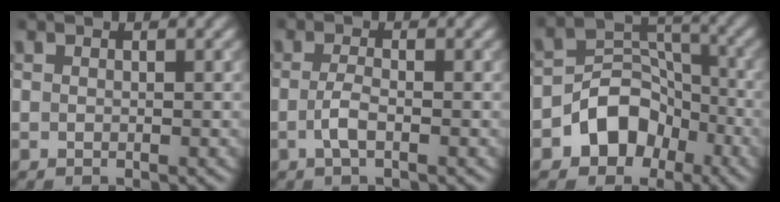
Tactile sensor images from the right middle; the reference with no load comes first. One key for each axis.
{"total": 1.7, "fx": -0.6, "fy": 0.5, "fz": 1.6, "tx": -0.034, "ty": -0.001, "tz": -0.015}
{"total": 5.9, "fx": -3.1, "fy": 4.5, "fz": 2.3, "tx": -0.016, "ty": 0.004, "tz": -0.061}